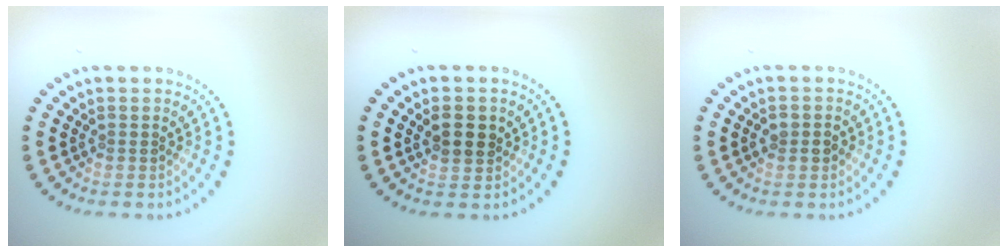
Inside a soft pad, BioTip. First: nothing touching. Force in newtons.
{"total": 2.6, "press": 2.4, "slide": 0.7}
{"total": 1.4, "press": 1.4, "slide": 0.2}